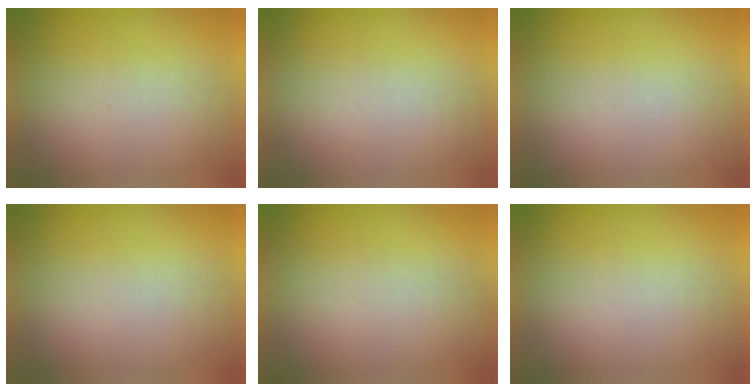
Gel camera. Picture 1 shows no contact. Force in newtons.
{"total": 1.3}
{"total": 2.0}
{"total": 1.1}
{"total": 5.1}
{"total": 1.0}